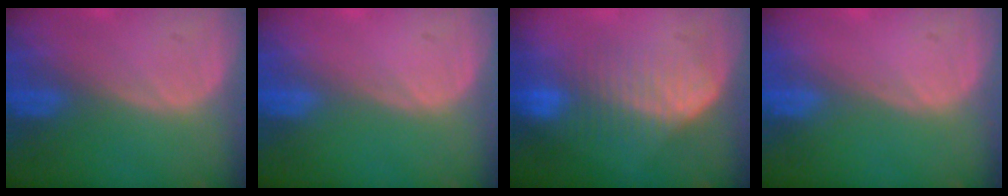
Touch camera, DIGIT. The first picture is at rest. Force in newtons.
{"total": 0.0}
{"total": 7.1, "press": 6.9, "slide": 1.6}
{"total": 0.0}